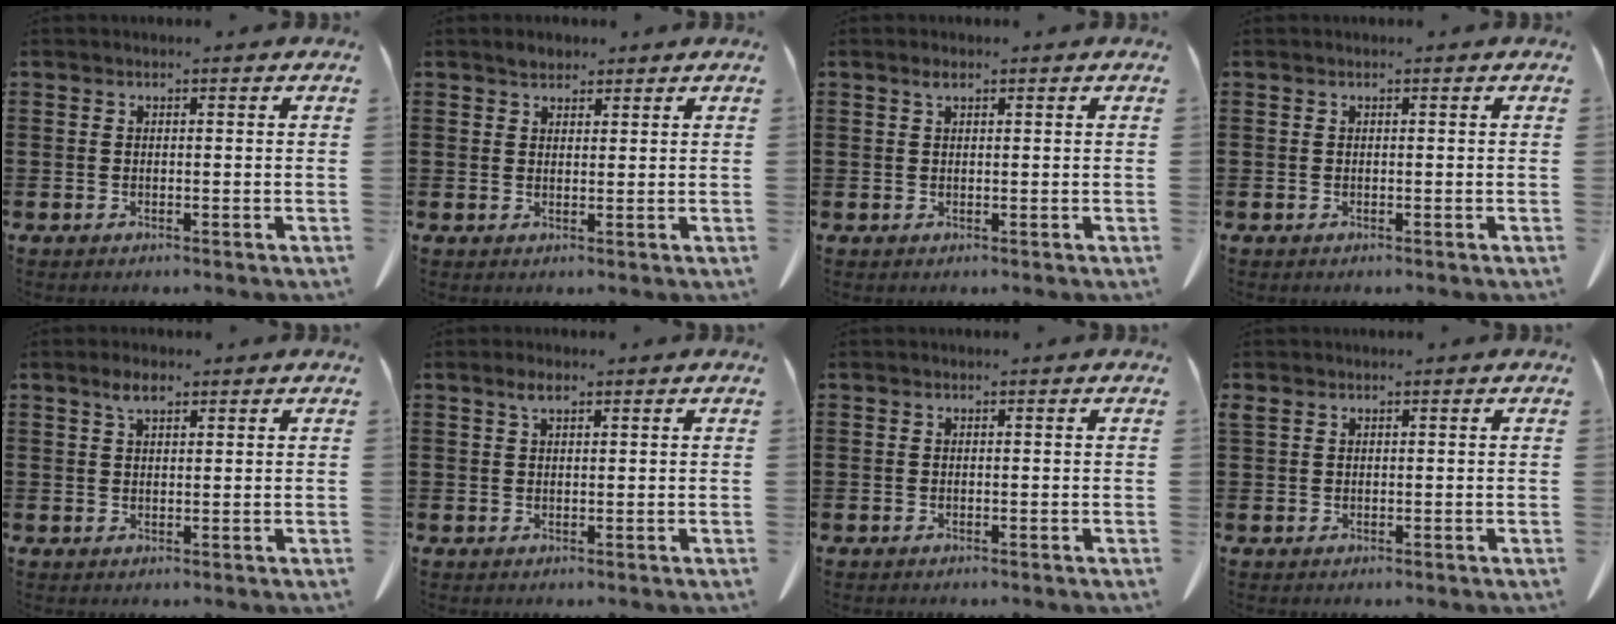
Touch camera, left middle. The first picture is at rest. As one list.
[{"total": 1.9, "force": [1.6, 0.8, 0.4], "torque": [-0.004, -0.001, 0.030]}, {"total": 1.3, "force": [0.7, 0.4, 1.1], "torque": [-0.022, 0.002, 0.011]}, {"total": 0.0}, {"total": 3.0, "force": [1.9, 0.9, 2.1], "torque": [-0.046, 0.004, 0.033]}, {"total": 2.2, "force": [1.3, 0.6, 1.7], "torque": [-0.037, 0.003, 0.022]}, {"total": 0.0}, {"total": 0.8, "force": [0.5, 0.4, 0.4], "torque": [-0.011, 0.002, 0.010]}]